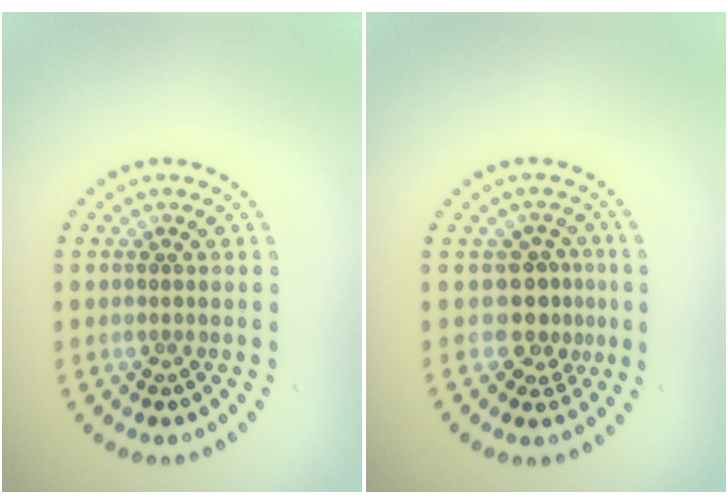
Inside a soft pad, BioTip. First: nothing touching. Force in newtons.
{"total": 3.0, "press": 2.5, "slide": 1.7}